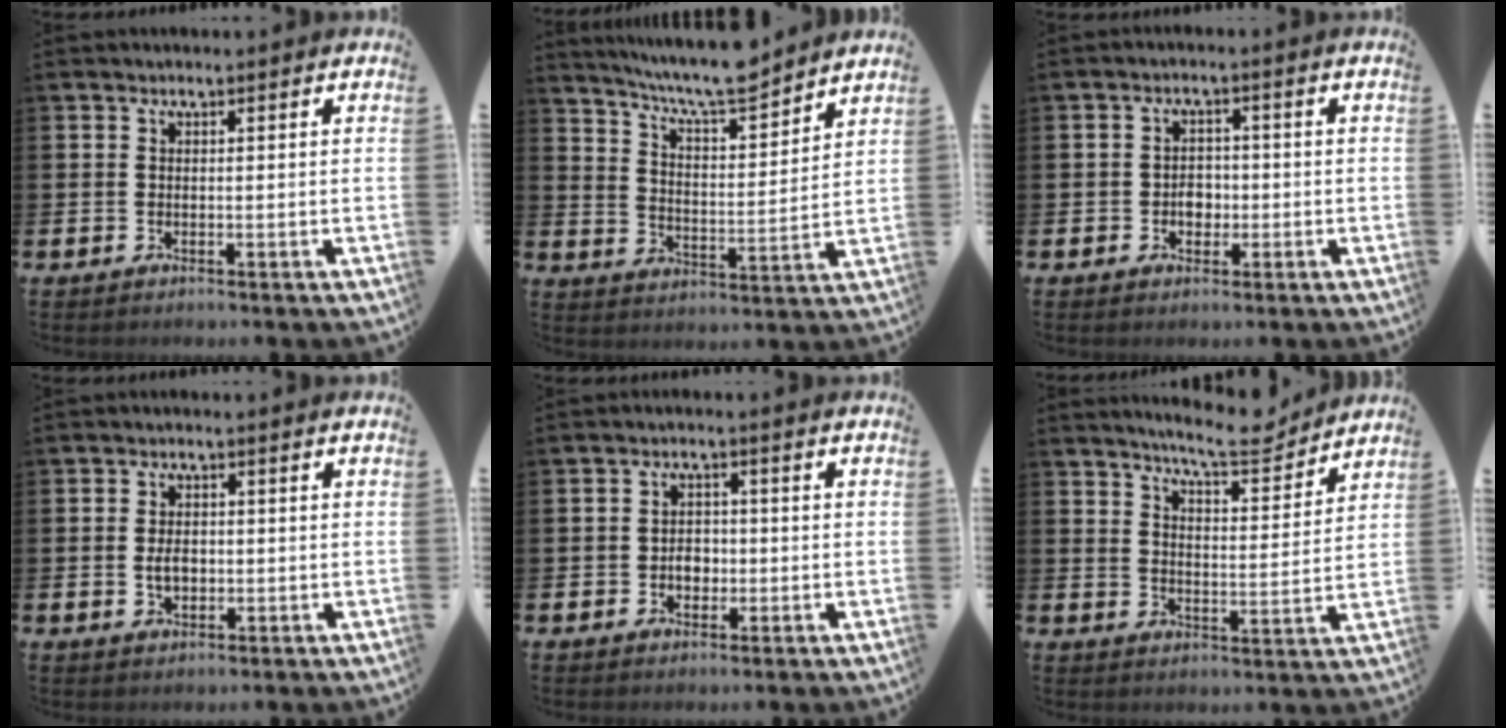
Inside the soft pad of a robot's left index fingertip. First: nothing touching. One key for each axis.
{"total": 8.4, "fx": 8.0, "fy": 0.5, "fz": 2.5, "tx": -0.073, "ty": -0.052, "tz": 0.144}
{"total": 2.7, "fx": -0.6, "fy": 2.1, "fz": 1.5, "tx": -0.014, "ty": -0.001, "tz": -0.018}
{"total": 2.7, "fx": -0.2, "fy": 1.7, "fz": 2.0, "tx": -0.031, "ty": 0.003, "tz": -0.006}
{"total": 2.6, "fx": -0.6, "fy": 2.0, "fz": 1.6, "tx": -0.015, "ty": -0.001, "tz": -0.017}
{"total": 8.0, "fx": 7.6, "fy": 0.8, "fz": 2.4, "tx": -0.057, "ty": -0.042, "tz": 0.133}